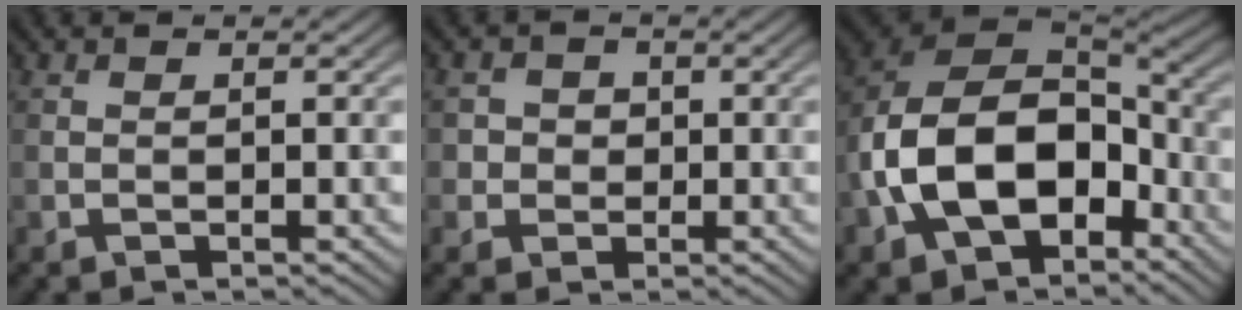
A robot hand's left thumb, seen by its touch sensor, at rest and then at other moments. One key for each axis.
{"total": 3.1, "fx": 0.3, "fy": 3.0, "fz": 0.6, "tx": -0.008, "ty": 0.000, "tz": 0.000}
{"total": 15.7, "fx": -4.5, "fy": 10.2, "fz": 11.1, "tx": -0.247, "ty": -0.021, "tz": -0.090}